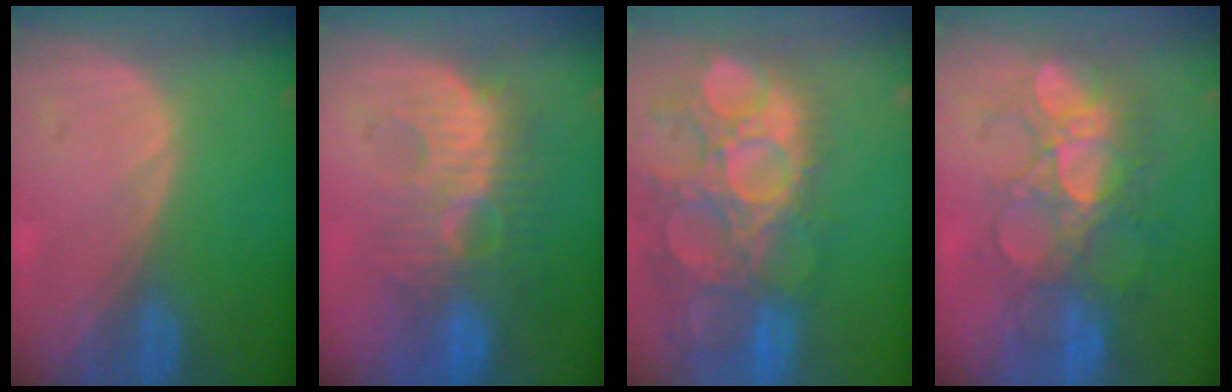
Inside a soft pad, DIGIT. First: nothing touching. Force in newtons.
{"total": 9.4, "press": 9.2, "slide": 2.0}
{"total": 15.1, "press": 12.6, "slide": 8.4}
{"total": 9.1, "press": 8.9, "slide": 1.9}